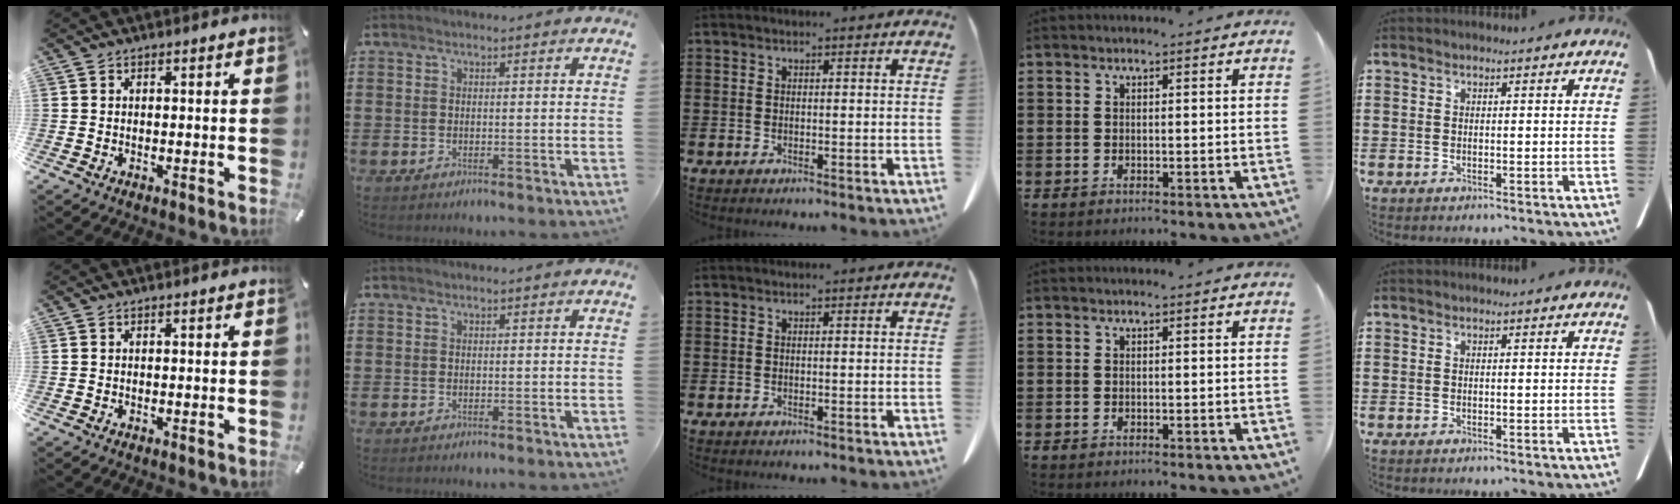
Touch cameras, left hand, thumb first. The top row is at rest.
{}